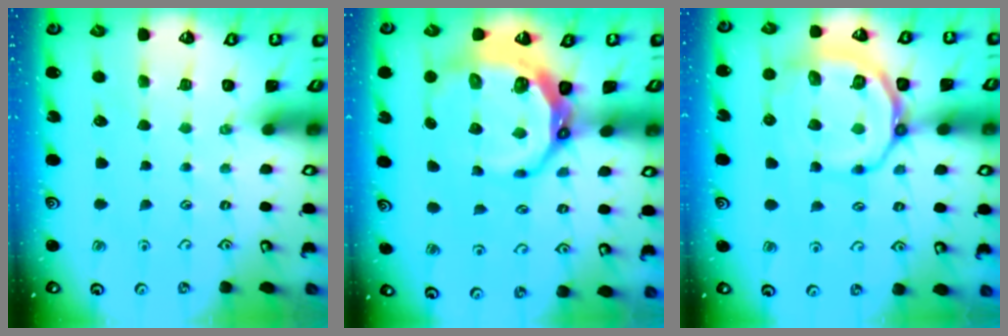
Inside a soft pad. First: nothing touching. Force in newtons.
{"total": 14.0, "press": 13.2, "slide": 4.7}
{"total": 13.7, "press": 13.5, "slide": 2.2}